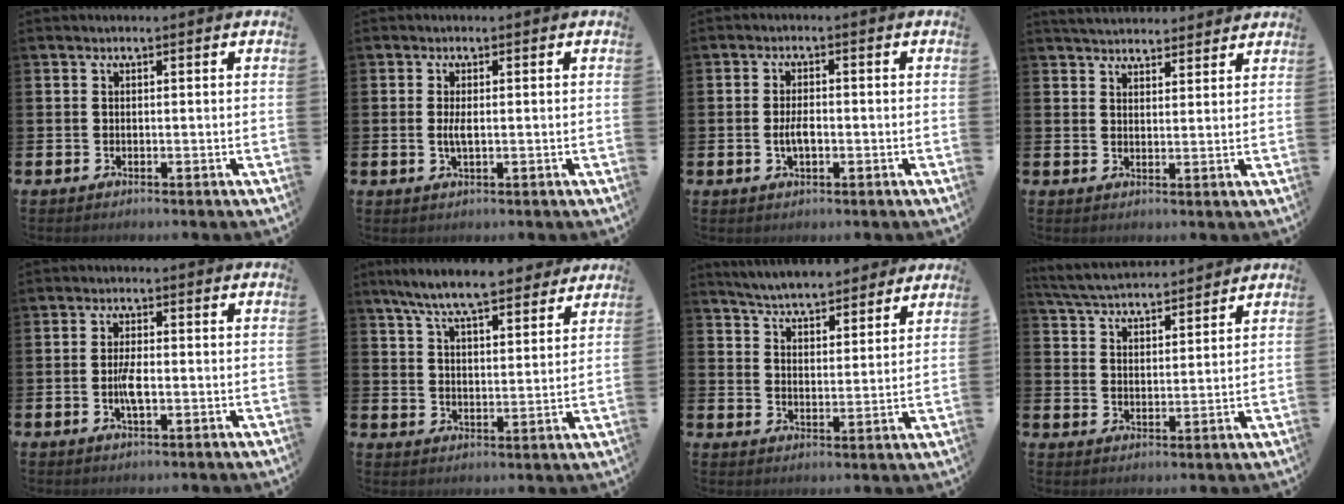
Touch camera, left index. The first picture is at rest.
{"total": 1.9, "force": [0.0, 0.6, 1.8], "torque": [-0.026, -0.004, -0.003]}
{"total": 3.0, "force": [-0.4, 1.4, 2.6], "torque": [-0.032, -0.004, -0.012]}
{"total": 4.0, "force": [3.9, 0.8, 0.1], "torque": [-0.009, -0.019, 0.071]}
{"total": 3.2, "force": [-0.5, 1.1, 3.0], "torque": [-0.046, -0.002, -0.011]}
{"total": 8.9, "force": [8.2, 1.4, 3.2], "torque": [-0.084, -0.038, 0.147]}
{"total": 5.9, "force": [5.8, 0.9, 0.9], "torque": [-0.041, -0.034, 0.102]}
{"total": 5.2, "force": [5.1, 0.5, 0.5], "torque": [-0.034, -0.027, 0.092]}